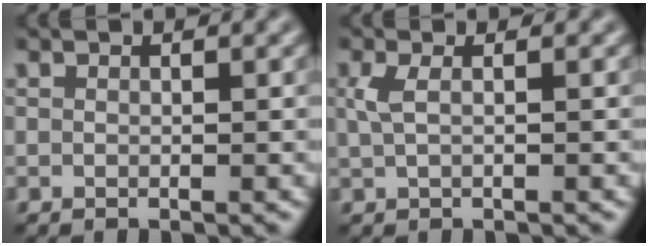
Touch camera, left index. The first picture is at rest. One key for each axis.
{"total": 1.5, "fx": 0.3, "fy": 0.5, "fz": 1.4, "tx": -0.032, "ty": 0.001, "tz": 0.006}